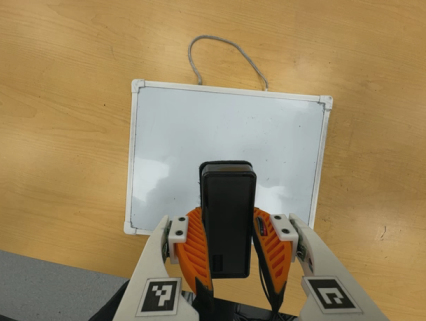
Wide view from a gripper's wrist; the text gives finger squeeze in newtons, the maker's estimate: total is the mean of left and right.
{"total": 7.5, "left": 6.3, "right": 8.7}